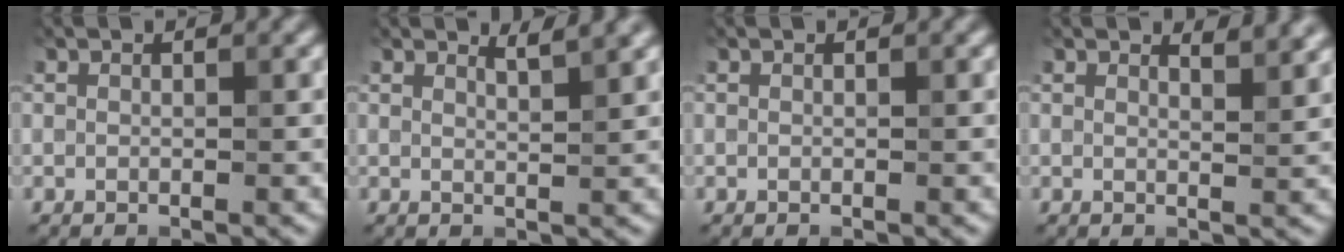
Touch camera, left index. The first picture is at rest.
{"total": 1.7, "force": [1.5, 0.3, 0.7], "torque": [0.000, 0.003, 0.019]}
{"total": 0.0}
{"total": 2.3, "force": [2.0, 0.5, 1.0], "torque": [-0.005, -0.002, 0.025]}